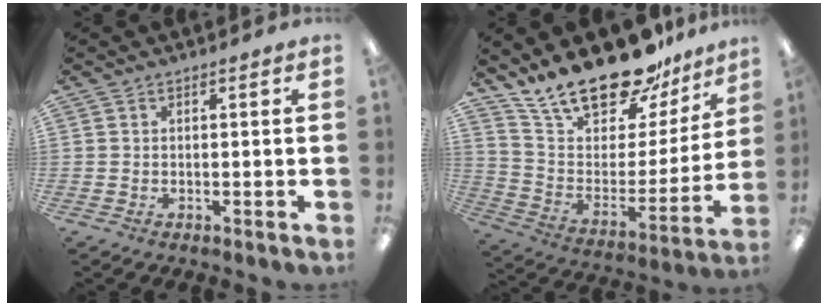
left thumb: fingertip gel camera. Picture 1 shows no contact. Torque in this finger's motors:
{"motor_torque": [0.58, 0.49, 1.57, -1.20, 0.33]}